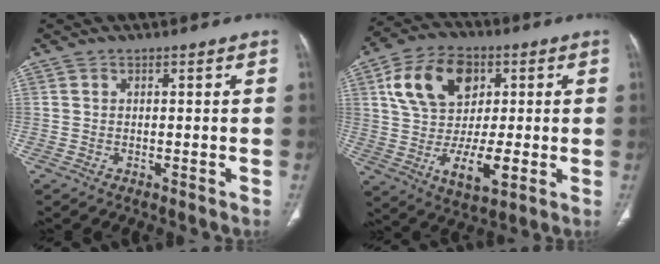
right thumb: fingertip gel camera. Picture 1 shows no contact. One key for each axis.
{"total": 18.2, "fx": 2.8, "fy": 11.9, "fz": 13.5, "tx": -0.208, "ty": -0.002, "tz": 0.051}